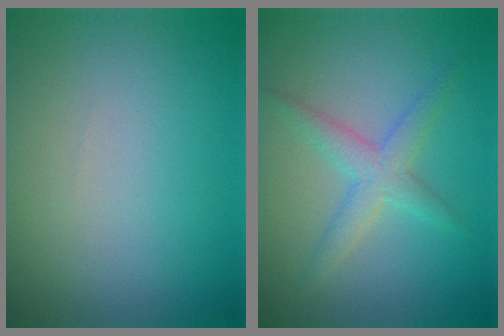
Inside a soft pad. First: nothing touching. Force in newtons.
{"total": 2.8, "press": 2.8, "slide": 0.1}